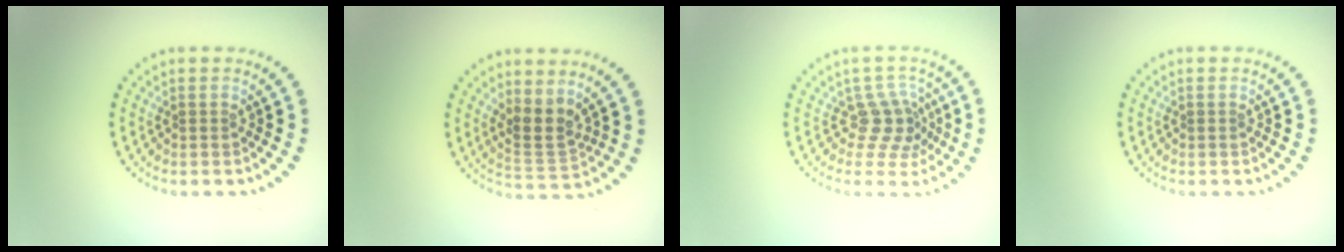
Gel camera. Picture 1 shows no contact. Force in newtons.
{"total": 2.7, "press": 2.1, "slide": 1.7}
{"total": 3.1, "press": 2.5, "slide": 1.9}
{"total": 0.0}